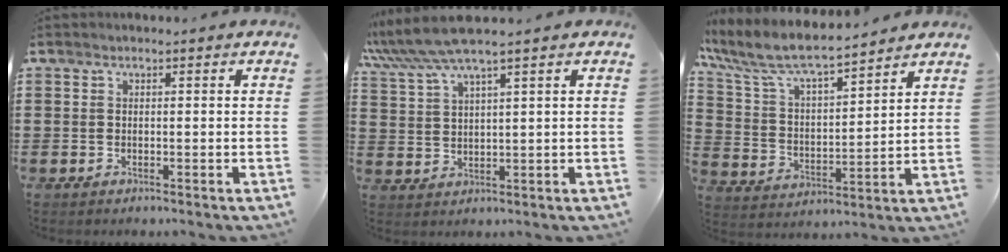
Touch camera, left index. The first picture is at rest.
{"total": 5.9, "force": [4.6, 0.0, 3.7], "torque": [-0.087, -0.012, 0.079]}
{"total": 8.7, "force": [7.6, 1.7, 3.7], "torque": [-0.106, -0.040, 0.131]}